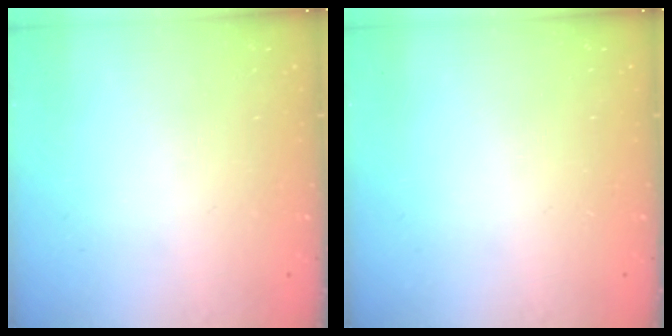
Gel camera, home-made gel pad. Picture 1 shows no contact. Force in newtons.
{"total": 0.0}